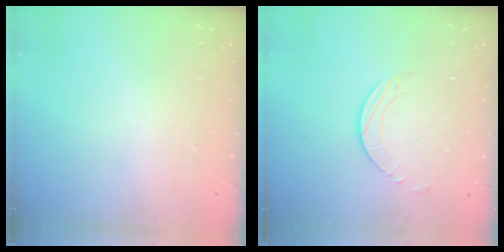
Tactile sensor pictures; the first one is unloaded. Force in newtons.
{"total": 1.7, "press": 1.7, "slide": 0.2}